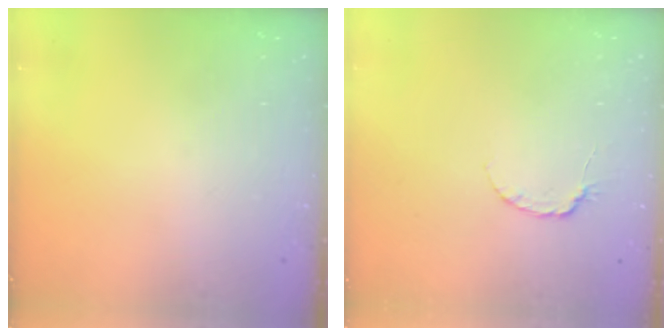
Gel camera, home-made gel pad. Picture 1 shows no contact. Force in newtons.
{"total": 3.7, "press": 3.6, "slide": 0.5}